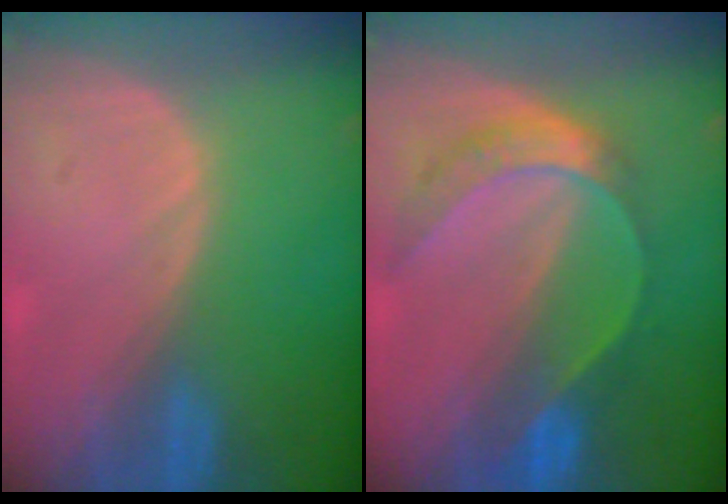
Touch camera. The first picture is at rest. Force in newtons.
{"total": 7.7, "press": 6.5, "slide": 4.2}